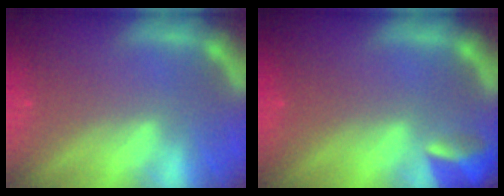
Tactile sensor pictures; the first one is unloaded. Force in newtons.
{"total": 2.9}